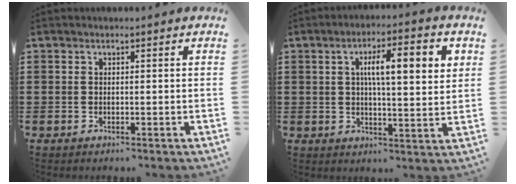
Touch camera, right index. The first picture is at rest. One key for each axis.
{"total": 7.7, "fx": 1.9, "fy": 2.2, "fz": 7.1, "tx": -0.134, "ty": 0.005, "tz": 0.027}